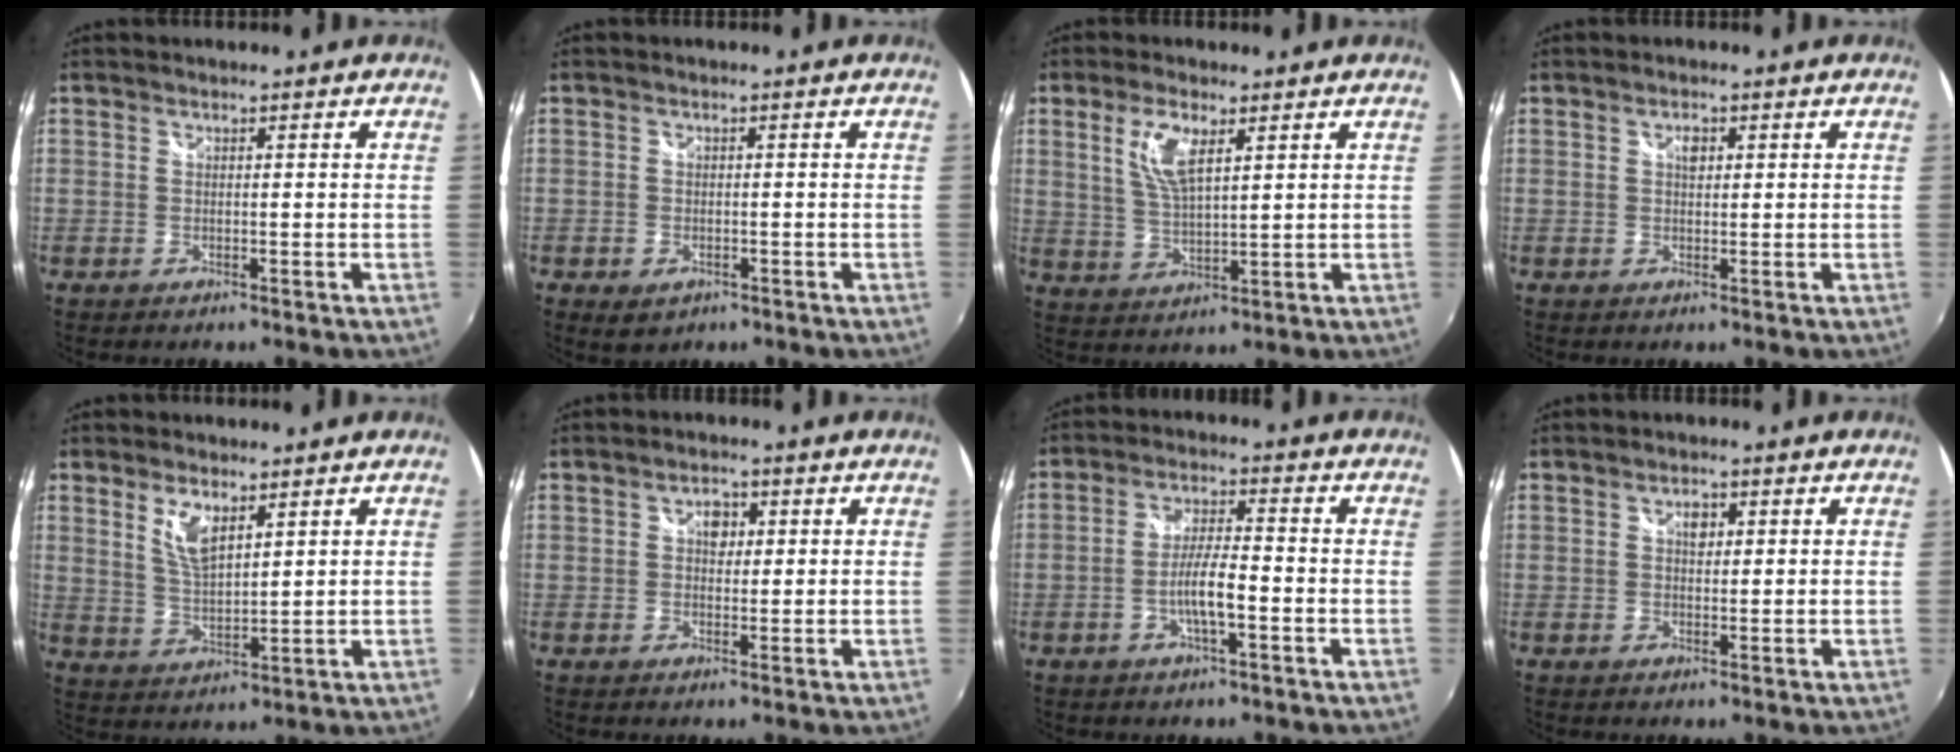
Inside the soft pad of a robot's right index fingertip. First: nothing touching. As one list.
[{"total": 3.5, "force": [-1.8, 2.5, 1.7], "torque": [-0.036, -0.007, -0.025]}, {"total": 7.1, "force": [3.0, 2.5, 5.9], "torque": [-0.116, 0.002, 0.062]}, {"total": 1.7, "force": [0.5, 1.1, 1.2], "torque": [-0.019, 0.004, 0.008]}, {"total": 6.0, "force": [3.3, 2.4, 4.5], "torque": [-0.081, -0.005, 0.065]}, {"total": 2.9, "force": [0.6, 2.2, 1.7], "torque": [-0.022, 0.007, 0.008]}, {"total": 6.2, "force": [-2.3, 0.9, 5.6], "torque": [-0.109, 0.002, -0.041]}, {"total": 2.0, "force": [0.6, 1.4, 1.3], "torque": [-0.020, 0.005, 0.009]}]